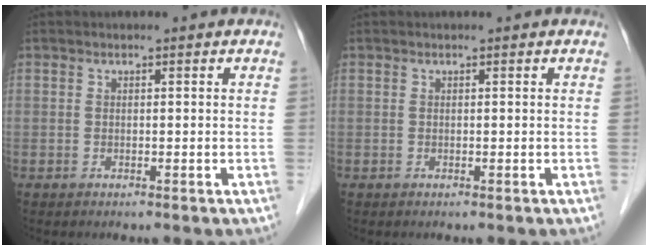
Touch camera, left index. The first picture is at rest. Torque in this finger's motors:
{"motor_torque": [0.00, 0.00, 0.00, 0.00]}